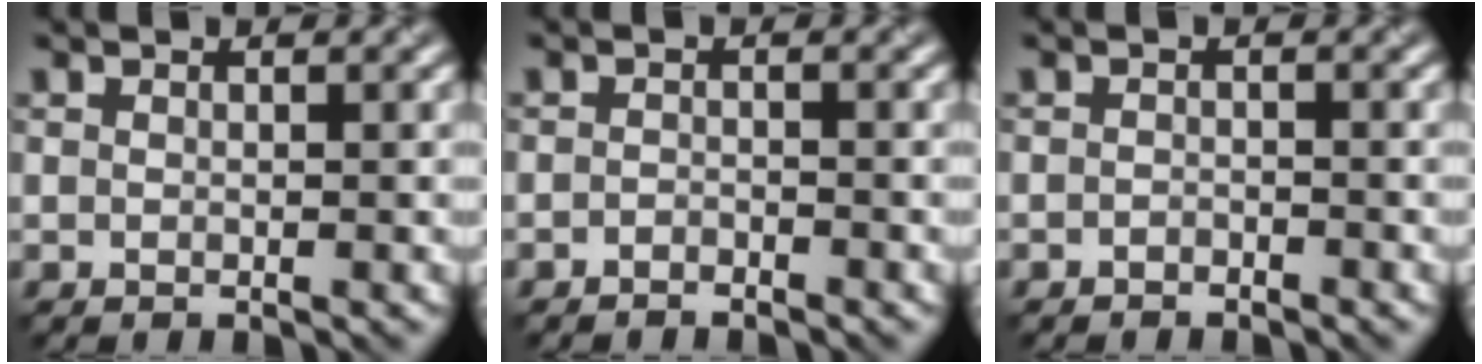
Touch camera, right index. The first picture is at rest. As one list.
[{"total": 1.0, "force": [-0.9, -0.2, -0.3], "torque": [-0.006, 0.003, -0.017]}, {"total": 1.0, "force": [-0.7, -0.2, -0.6], "torque": [0.001, 0.002, -0.012]}]